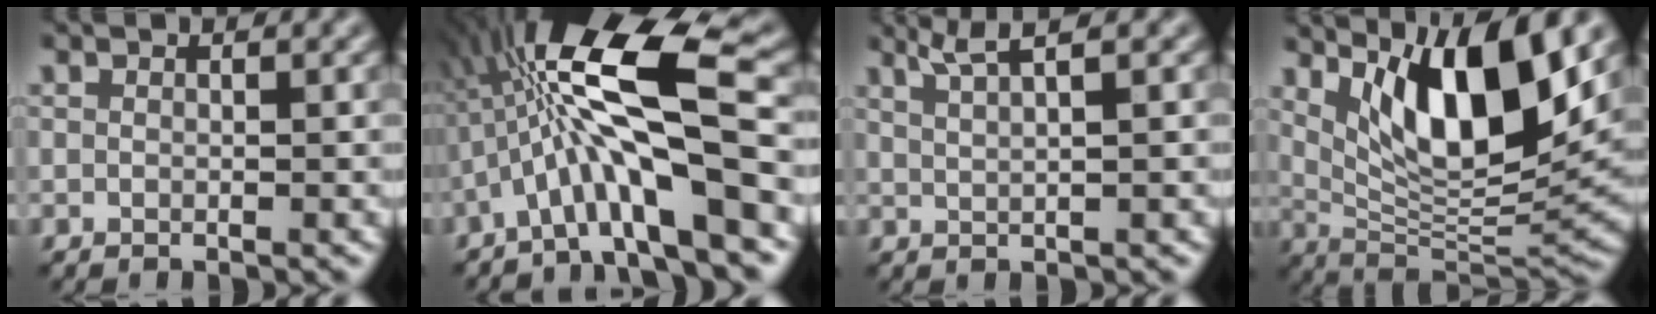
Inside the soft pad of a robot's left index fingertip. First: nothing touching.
{"total": 11.7, "force": [-1.2, 2.5, 11.4], "torque": [-0.203, 0.033, -0.025]}
{"total": 3.0, "force": [2.2, 0.6, 1.9], "torque": [-0.011, 0.011, 0.023]}
{"total": 9.7, "force": [4.3, 2.7, 8.3], "torque": [-0.128, -0.014, 0.085]}